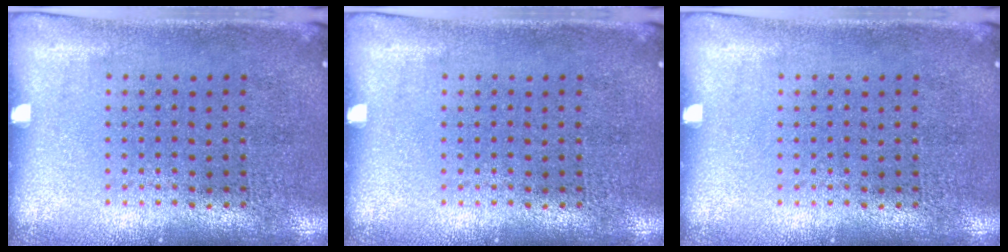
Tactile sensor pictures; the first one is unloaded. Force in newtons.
{"total": 0.0}
{"total": 0.0}